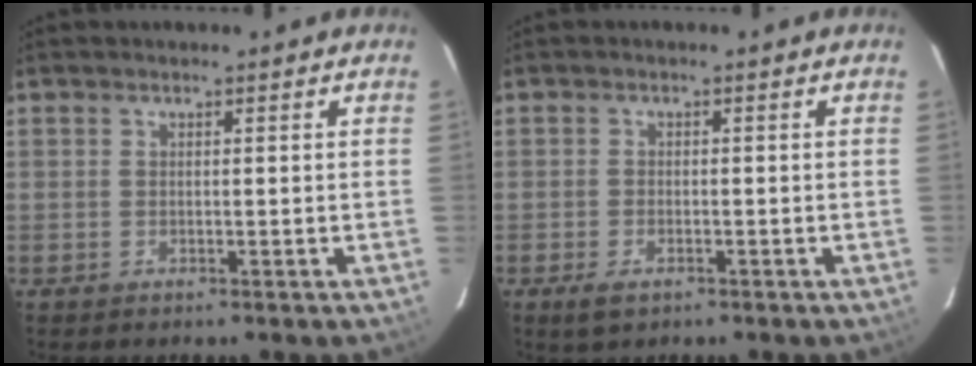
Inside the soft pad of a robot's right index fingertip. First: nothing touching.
{"total": 3.0, "force": [-1.8, 1.5, 1.8], "torque": [-0.039, -0.007, -0.032]}